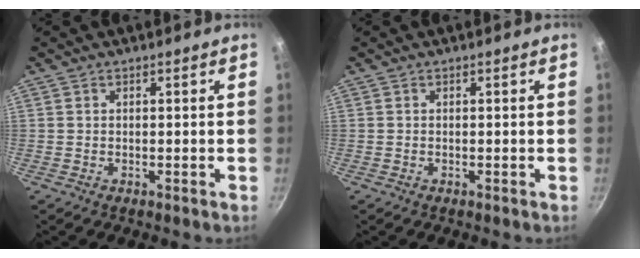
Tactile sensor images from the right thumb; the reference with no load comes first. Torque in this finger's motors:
{"motor_torque": [-0.05, -0.10, 0.21, 0.31, 0.03]}